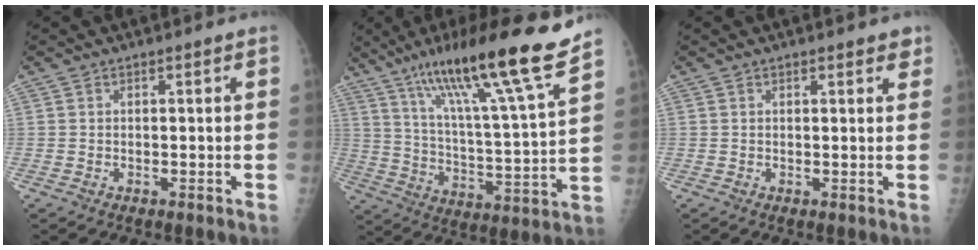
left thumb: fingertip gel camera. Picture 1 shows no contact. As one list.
[{"total": 23.3, "force": [16.4, 1.1, 16.5], "torque": [-0.252, -0.063, 0.277]}, {"total": 2.6, "force": [1.8, 1.0, 1.6], "torque": [-0.006, -0.005, 0.020]}]